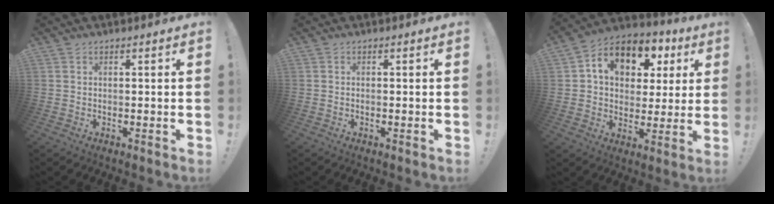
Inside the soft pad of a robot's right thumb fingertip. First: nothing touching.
{"total": 0.6, "force": [-0.4, 0.0, 0.4], "torque": [-0.015, 0.003, -0.006]}
{"total": 13.0, "force": [5.1, 9.5, 7.3], "torque": [-0.119, -0.016, 0.095]}